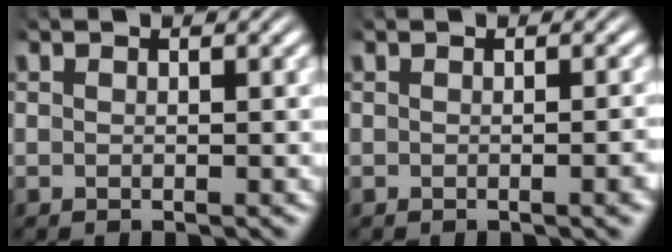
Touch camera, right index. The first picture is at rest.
{"total": 0.8, "force": [-0.5, -0.1, 0.7], "torque": [-0.006, 0.007, -0.010]}